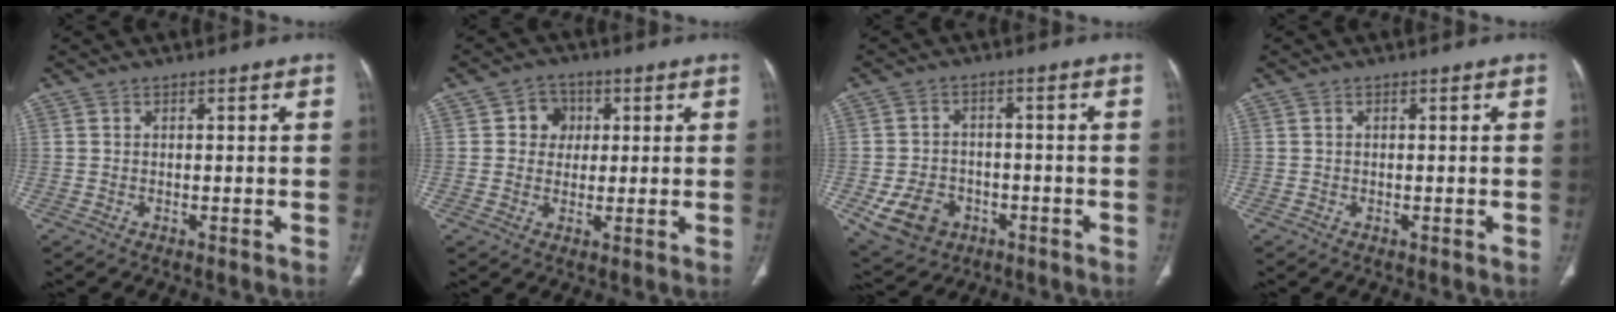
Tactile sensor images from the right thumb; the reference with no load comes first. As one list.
[{"total": 5.2, "force": [1.1, 4.7, 1.9], "torque": [0.003, 0.006, 0.011]}, {"total": 9.0, "force": [-3.5, 7.0, 4.4], "torque": [-0.067, 0.019, -0.048]}, {"total": 0.0}]